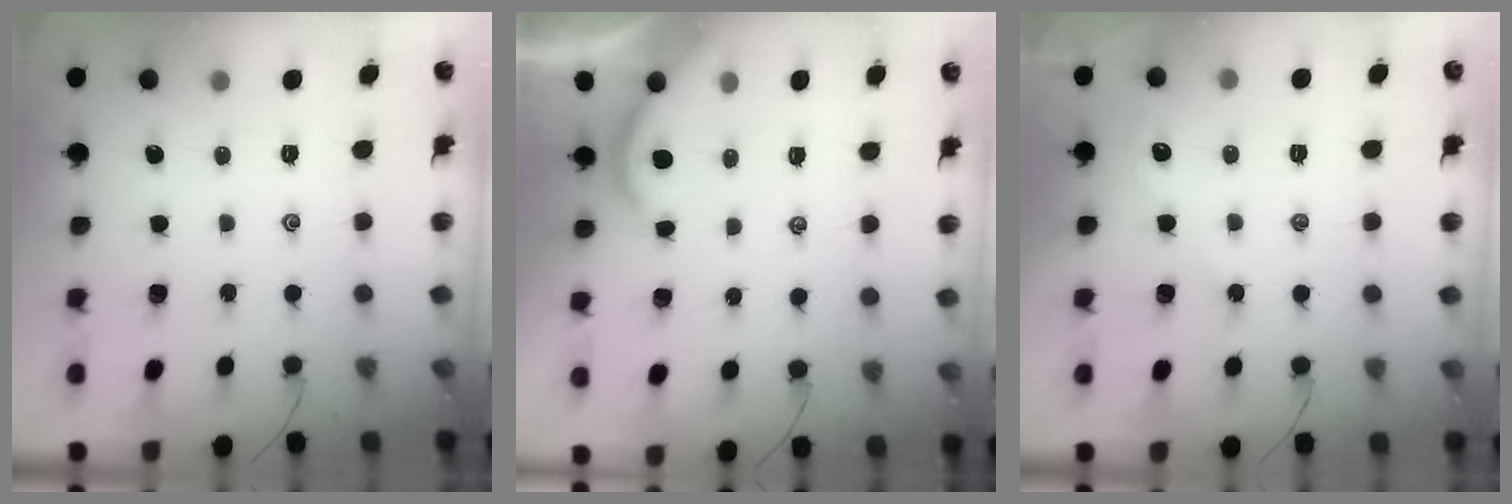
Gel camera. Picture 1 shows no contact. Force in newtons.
{"total": 2.0, "press": 2.0, "slide": 0.1}
{"total": 2.3, "press": 2.3, "slide": 0.2}